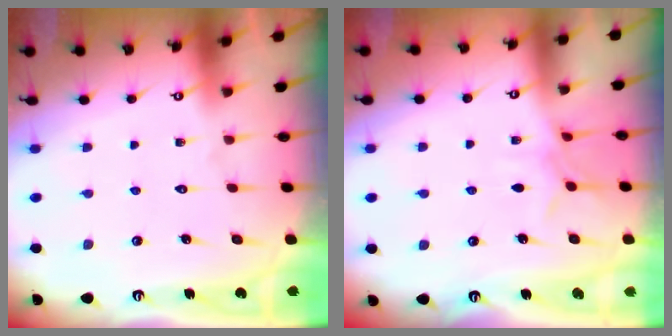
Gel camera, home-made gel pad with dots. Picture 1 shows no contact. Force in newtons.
{"total": 5.2, "press": 5.1, "slide": 0.5}